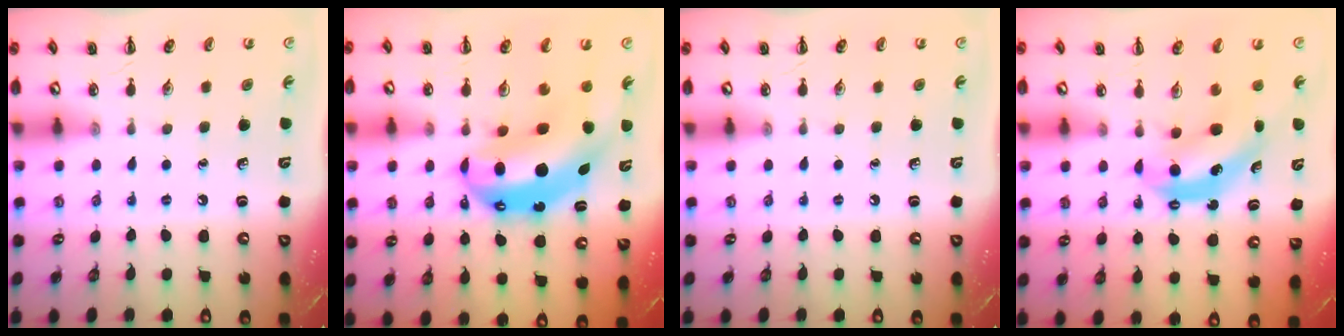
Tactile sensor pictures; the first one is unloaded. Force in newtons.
{"total": 12.3, "press": 11.9, "slide": 3.0}
{"total": 0.0}
{"total": 6.3, "press": 6.2, "slide": 0.6}